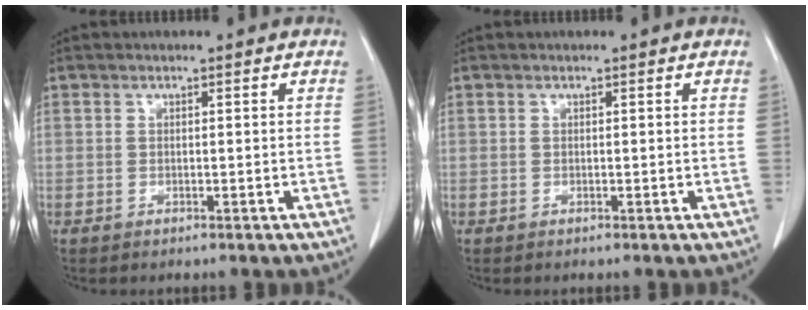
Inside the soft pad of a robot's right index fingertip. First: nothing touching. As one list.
[{"total": 0.0}]